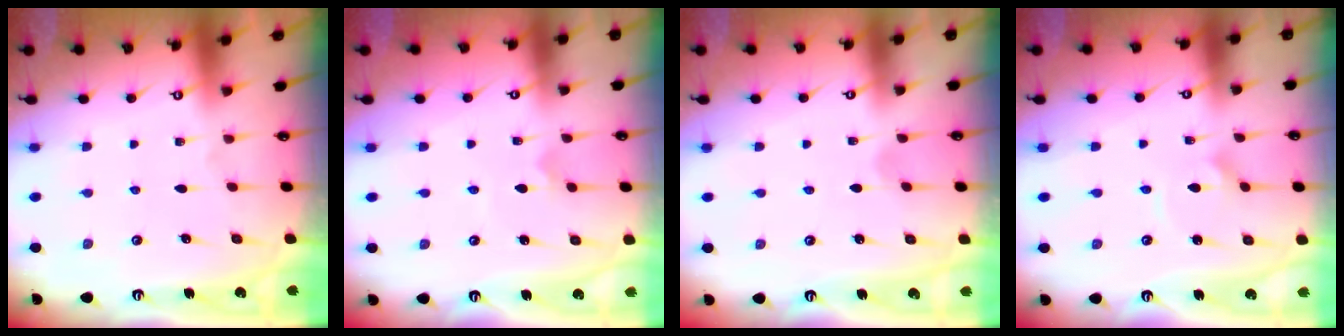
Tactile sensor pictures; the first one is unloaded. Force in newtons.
{"total": 2.5, "press": 2.5, "slide": 0.3}
{"total": 0.9, "press": 0.9, "slide": 0.2}
{"total": 2.6, "press": 2.6, "slide": 0.3}